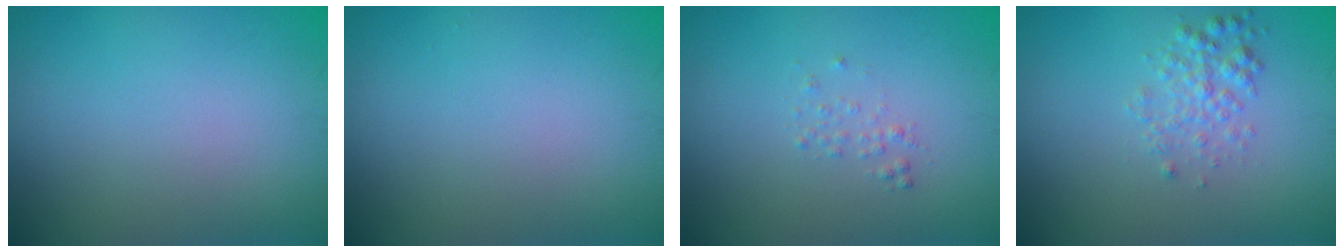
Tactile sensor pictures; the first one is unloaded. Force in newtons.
{"total": 0.0}
{"total": 0.7, "press": 0.7, "slide": 0.1}
{"total": 1.9, "press": 1.9, "slide": 0.0}